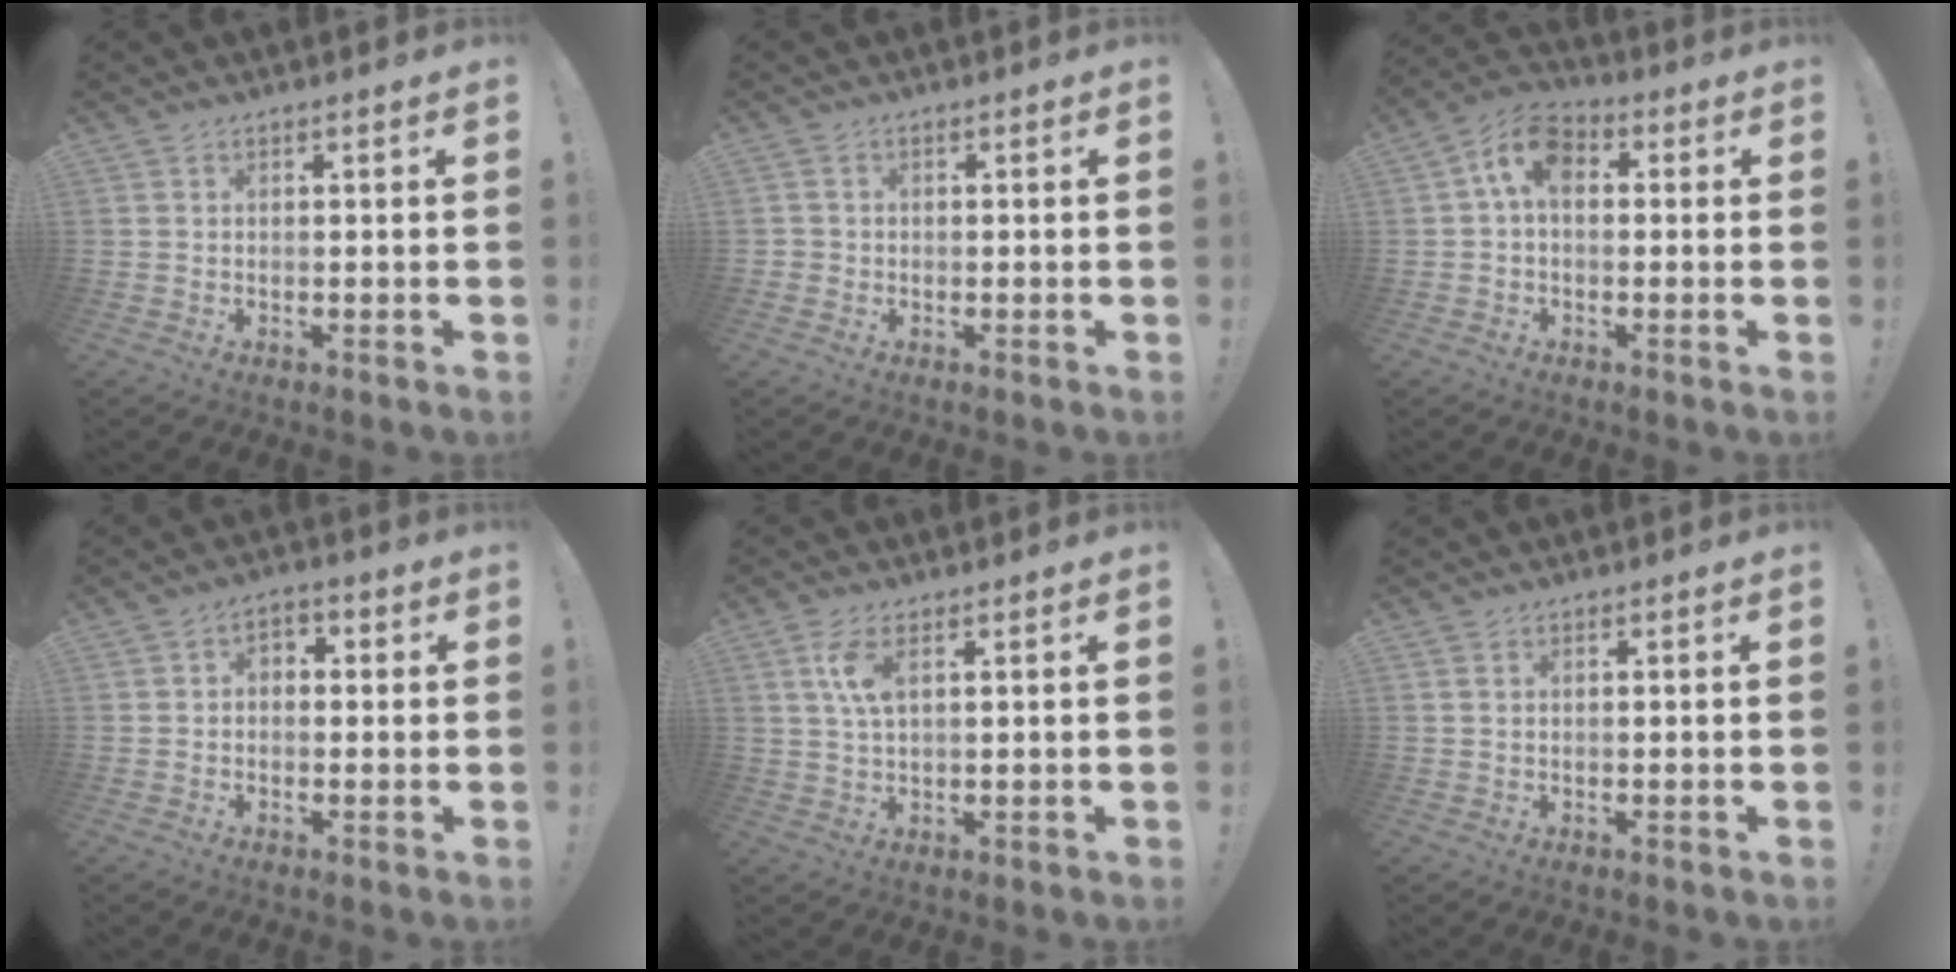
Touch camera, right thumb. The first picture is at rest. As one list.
[{"total": 1.4, "force": [-0.3, 1.3, 0.4], "torque": [-0.014, 0.007, -0.003]}, {"total": 8.6, "force": [1.9, 5.3, 6.5], "torque": [-0.125, 0.009, 0.039]}, {"total": 3.3, "force": [-1.1, 2.6, 1.9], "torque": [-0.025, 0.011, -0.020]}, {"total": 5.9, "force": [2.1, 2.4, 5.0], "torque": [-0.109, 0.001, 0.035]}, {"total": 0.7, "force": [0.4, 0.4, 0.5], "torque": [-0.018, 0.005, 0.009]}]